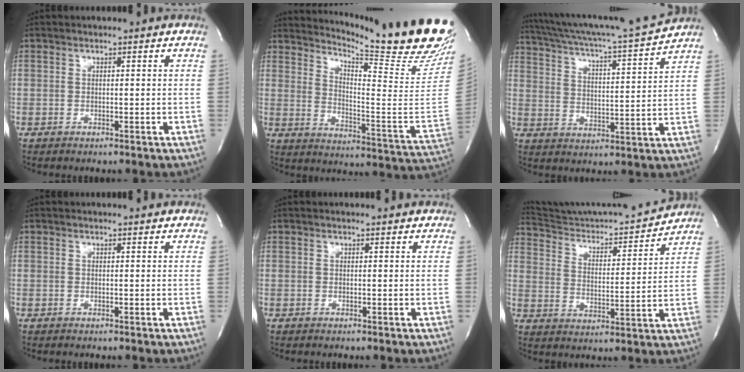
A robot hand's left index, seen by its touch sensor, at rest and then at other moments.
{"total": 22.4, "force": [19.2, 0.3, 11.4], "torque": [-0.185, -0.119, 0.248]}
{"total": 15.6, "force": [14.6, -1.5, 5.2], "torque": [-0.105, -0.037, 0.220]}
{"total": 3.2, "force": [3.1, 0.6, 0.5], "torque": [-0.016, 0.010, 0.028]}
{"total": 3.8, "force": [3.7, 0.8, 0.7], "torque": [-0.017, 0.010, 0.034]}
{"total": 16.7, "force": [16.2, 0.1, 4.0], "torque": [-0.075, -0.029, 0.246]}